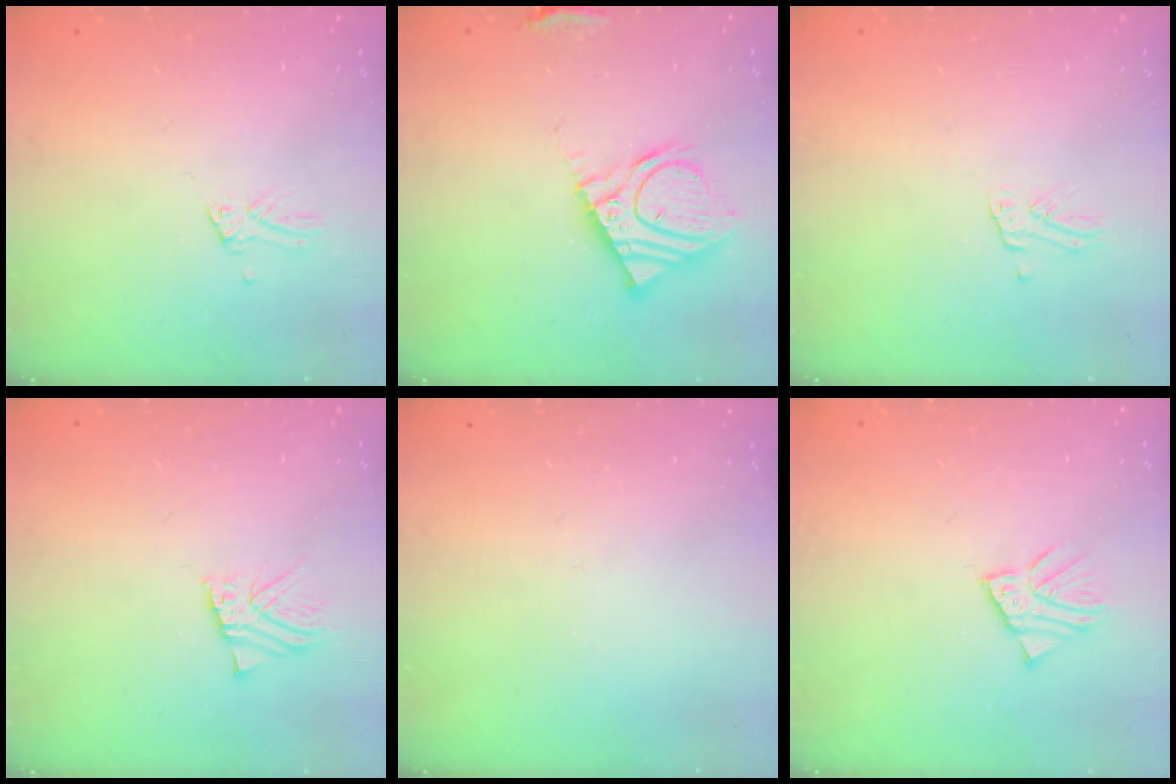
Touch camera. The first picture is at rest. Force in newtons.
{"total": 14.3, "press": 14.1, "slide": 2.5}
{"total": 1.2, "press": 1.2, "slide": 0.0}
{"total": 2.1, "press": 2.1, "slide": 0.0}
{"total": 0.0}
{"total": 3.7, "press": 3.7, "slide": 0.4}